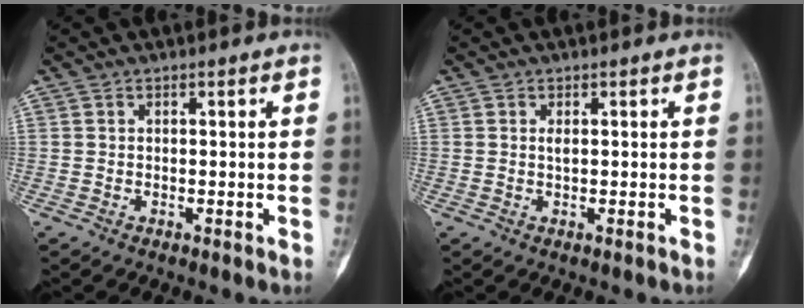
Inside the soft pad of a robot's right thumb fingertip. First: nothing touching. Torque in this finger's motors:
{"motor_torque": [-0.24, 0.90, 0.32, -0.21, 0.00]}